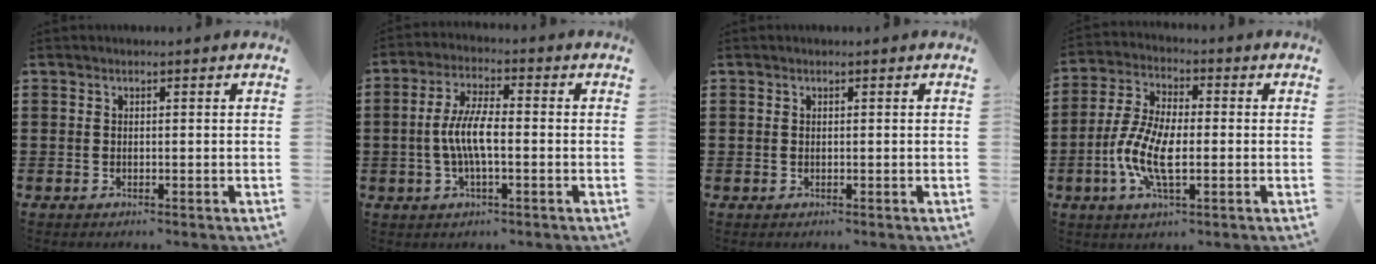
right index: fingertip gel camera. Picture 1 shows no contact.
{"total": 6.6, "force": [-1.0, 2.0, 6.2], "torque": [-0.137, -0.003, -0.026]}
{"total": 0.0}
{"total": 9.4, "force": [-2.4, 3.8, 8.3], "torque": [-0.194, -0.013, -0.051]}